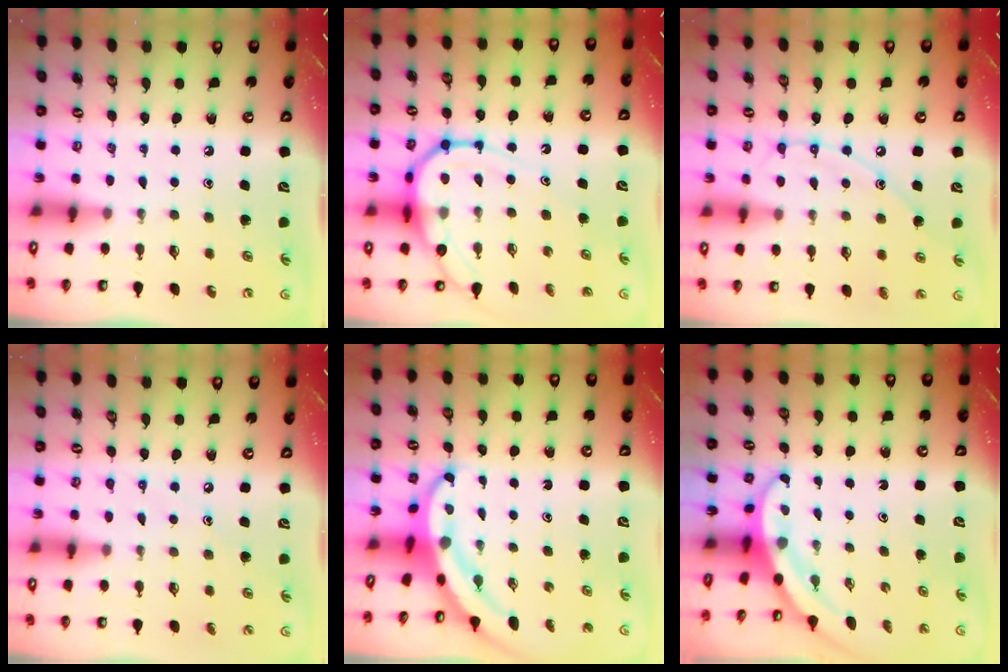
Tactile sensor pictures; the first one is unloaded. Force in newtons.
{"total": 11.8, "press": 11.7, "slide": 1.1}
{"total": 9.5, "press": 9.4, "slide": 0.7}
{"total": 4.4, "press": 4.3, "slide": 0.6}
{"total": 5.4, "press": 5.4, "slide": 0.5}
{"total": 3.1, "press": 3.1, "slide": 0.0}